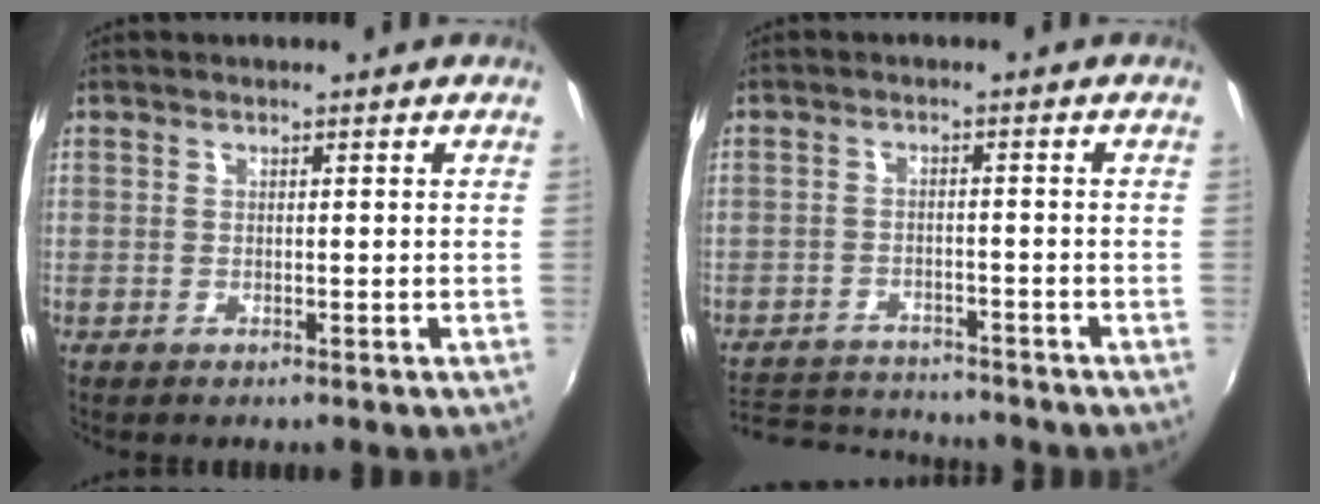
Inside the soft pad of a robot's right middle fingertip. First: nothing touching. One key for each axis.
{"total": 11.1, "fx": -10.3, "fy": 2.9, "fz": 2.9, "tx": -0.084, "ty": 0.001, "tz": -0.162}